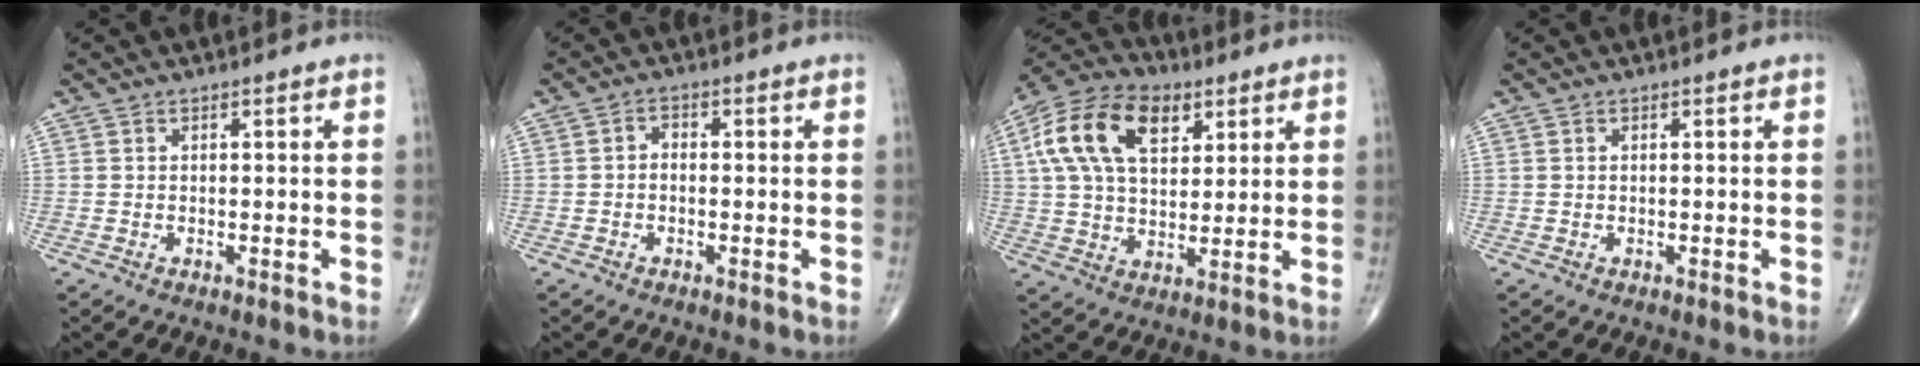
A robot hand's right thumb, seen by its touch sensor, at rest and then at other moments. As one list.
[{"total": 1.8, "force": [-0.3, 1.3, 1.2], "torque": [-0.012, 0.009, -0.011]}, {"total": 17.6, "force": [6.5, 10.6, 12.4], "torque": [-0.216, 0.003, 0.109]}, {"total": 0.0}]